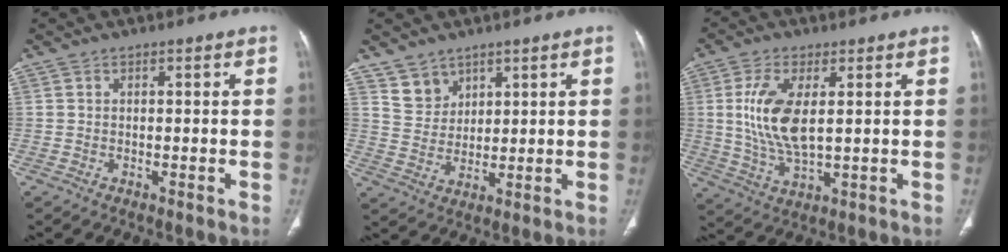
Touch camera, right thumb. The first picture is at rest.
{"total": 5.1, "force": [3.8, 3.5, 0.5], "torque": [0.017, -0.034, 0.078]}
{"total": 11.0, "force": [1.9, 5.0, 9.7], "torque": [-0.203, -0.014, 0.042]}